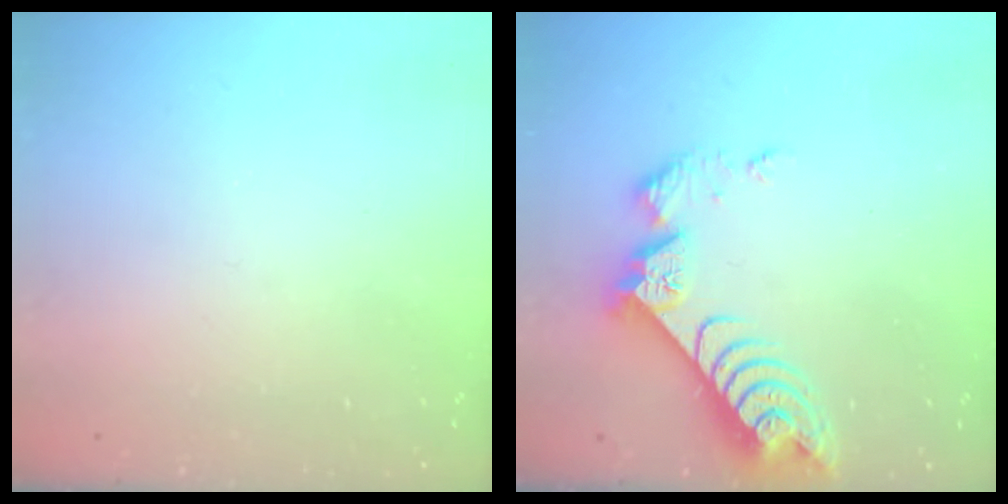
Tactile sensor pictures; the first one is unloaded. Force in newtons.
{"total": 8.8, "press": 8.8, "slide": 0.8}